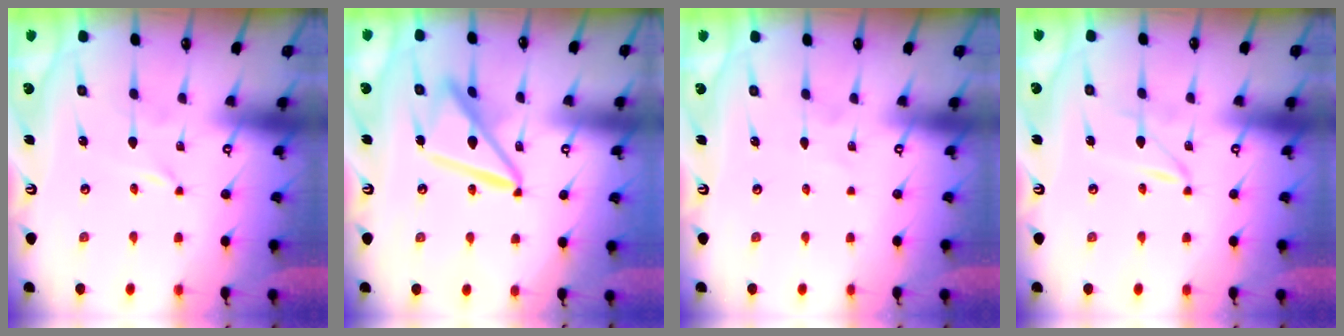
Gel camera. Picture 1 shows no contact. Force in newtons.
{"total": 14.1, "press": 14.0, "slide": 1.3}
{"total": 1.9, "press": 1.9, "slide": 0.2}
{"total": 1.9, "press": 1.9, "slide": 0.2}